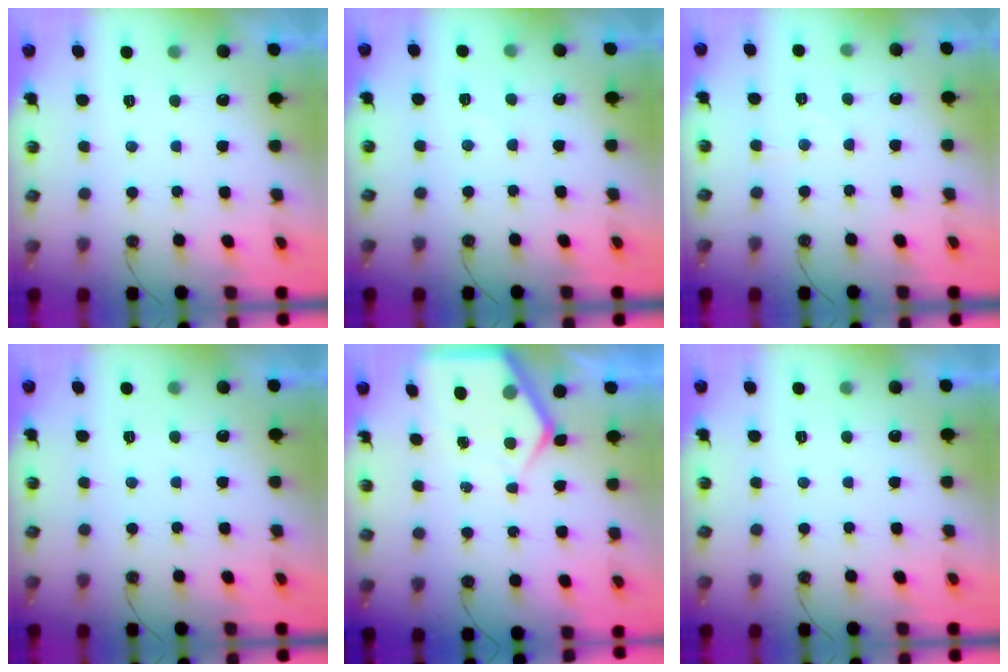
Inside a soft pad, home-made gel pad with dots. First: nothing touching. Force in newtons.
{"total": 3.1, "press": 3.1, "slide": 0.4}
{"total": 5.2, "press": 5.1, "slide": 0.7}
{"total": 0.0}
{"total": 6.5, "press": 6.5, "slide": 0.5}
{"total": 0.0}